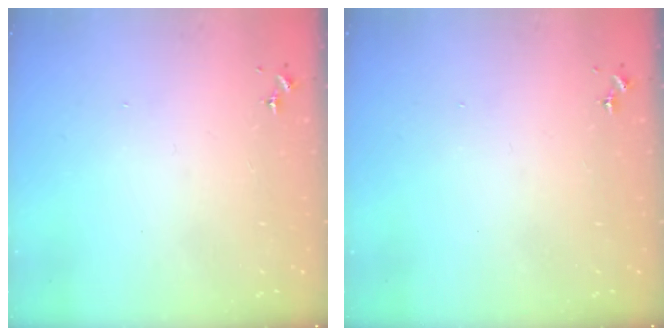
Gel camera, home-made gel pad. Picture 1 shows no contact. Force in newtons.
{"total": 0.0}